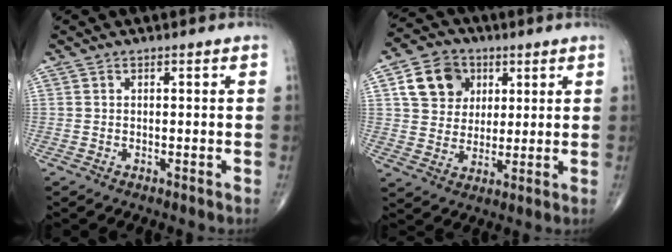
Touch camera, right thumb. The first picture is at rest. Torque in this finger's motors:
{"motor_torque": [0.55, 2.19, 0.75, 0.14, 0.12]}